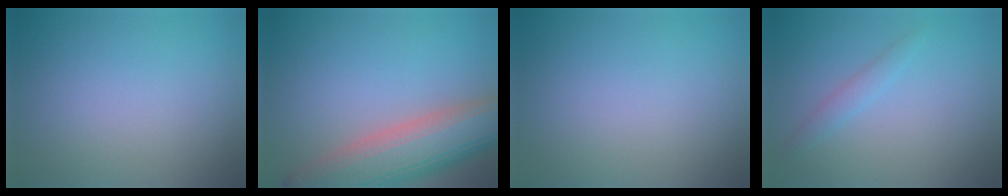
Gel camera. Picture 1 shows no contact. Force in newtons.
{"total": 10.3, "press": 10.3, "slide": 0.5}
{"total": 0.0}
{"total": 1.3, "press": 1.3, "slide": 0.0}